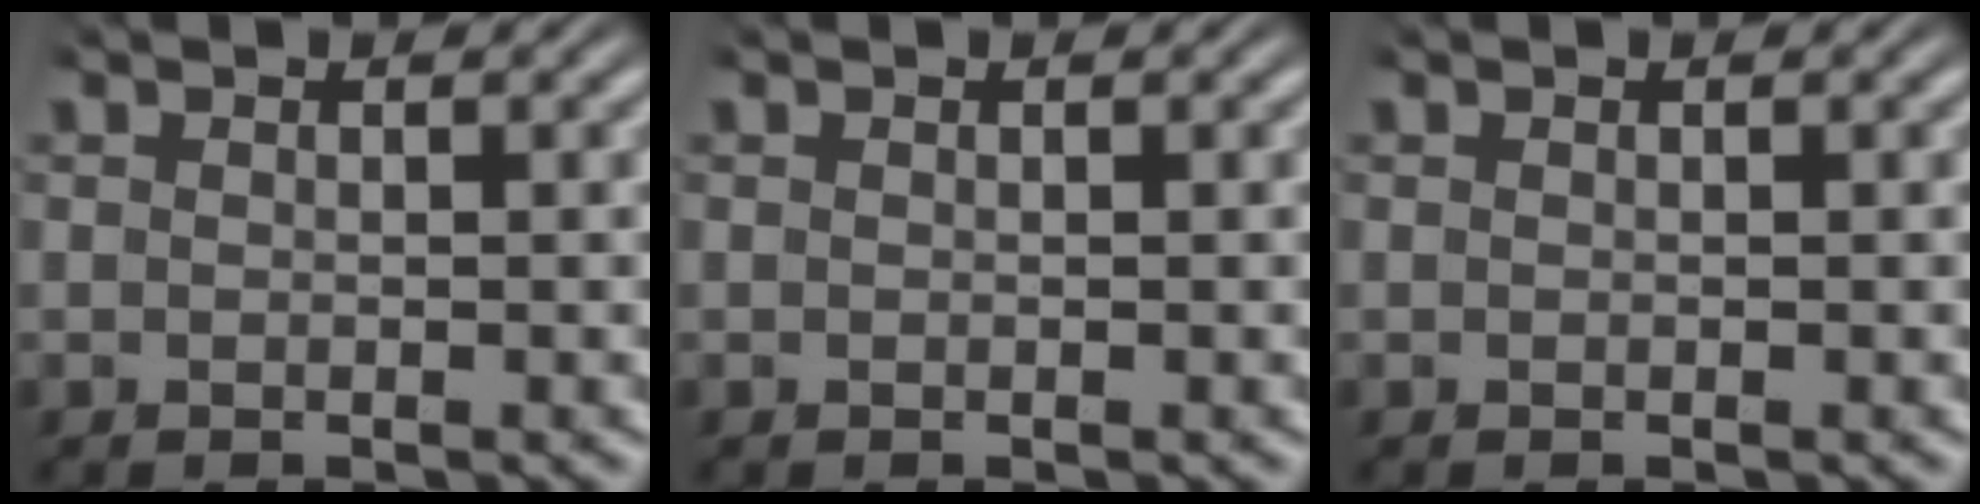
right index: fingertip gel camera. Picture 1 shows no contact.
{"total": 0.0}
{"total": 0.0}